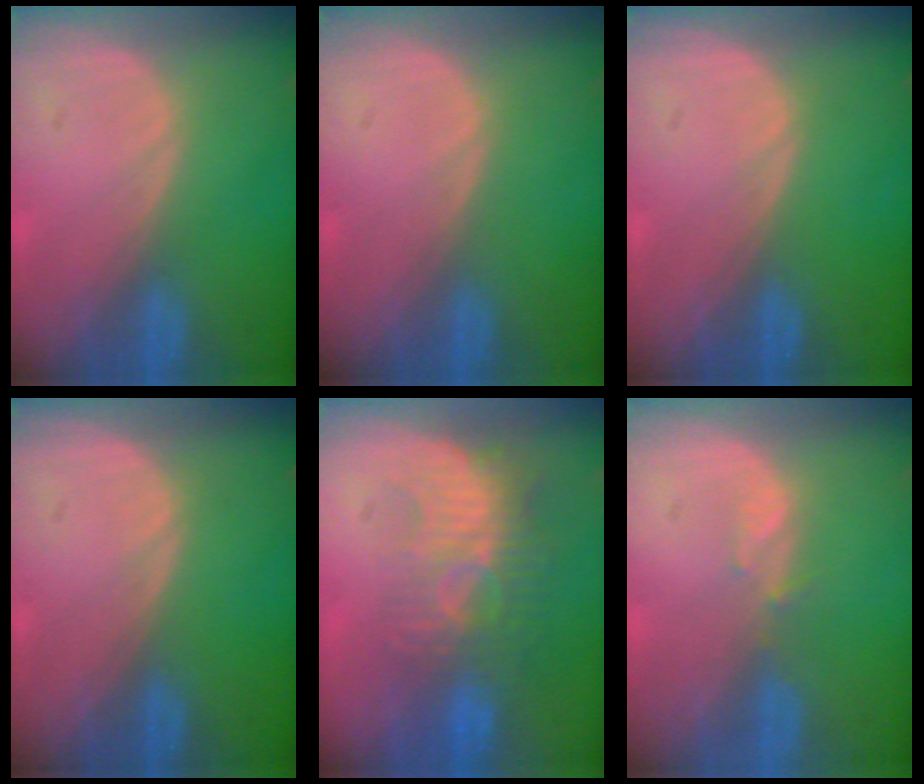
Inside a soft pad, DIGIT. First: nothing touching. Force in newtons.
{"total": 0.0}
{"total": 0.0}
{"total": 0.0}
{"total": 9.2, "press": 8.4, "slide": 3.6}
{"total": 1.1, "press": 1.1, "slide": 0.2}